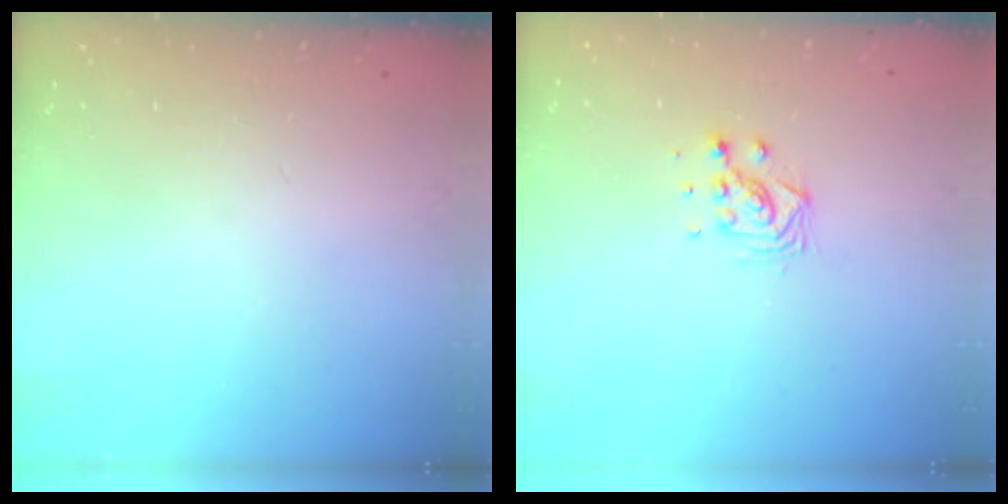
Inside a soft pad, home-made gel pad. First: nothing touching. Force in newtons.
{"total": 7.3, "press": 7.3, "slide": 0.5}